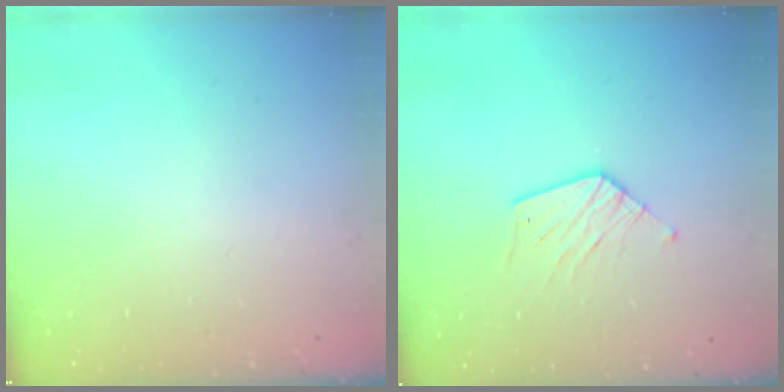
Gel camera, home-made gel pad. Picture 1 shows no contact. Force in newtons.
{"total": 8.9, "press": 8.9, "slide": 0.5}